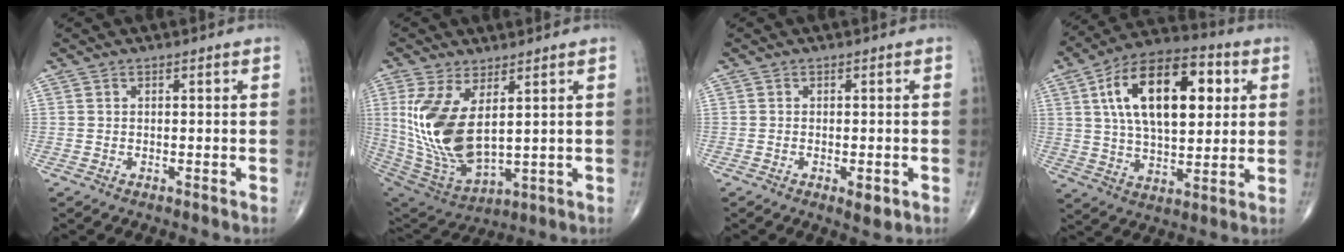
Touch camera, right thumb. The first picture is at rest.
{"total": 16.1, "force": [3.5, 7.7, 13.7], "torque": [-0.284, -0.028, 0.091]}
{"total": 2.5, "force": [-0.9, 1.0, 2.1], "torque": [-0.028, -0.002, -0.009]}
{"total": 21.1, "force": [5.7, 10.8, 17.2], "torque": [-0.262, 0.006, 0.089]}